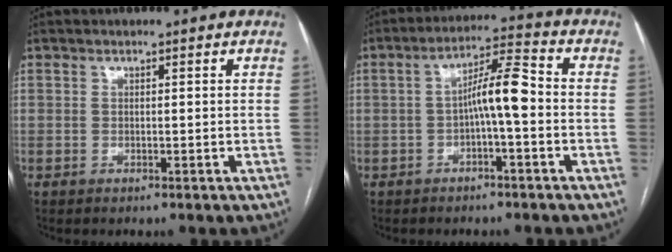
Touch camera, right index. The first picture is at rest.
{"total": 7.0, "force": [-1.0, 0.8, 6.8], "torque": [-0.119, 0.025, -0.019]}